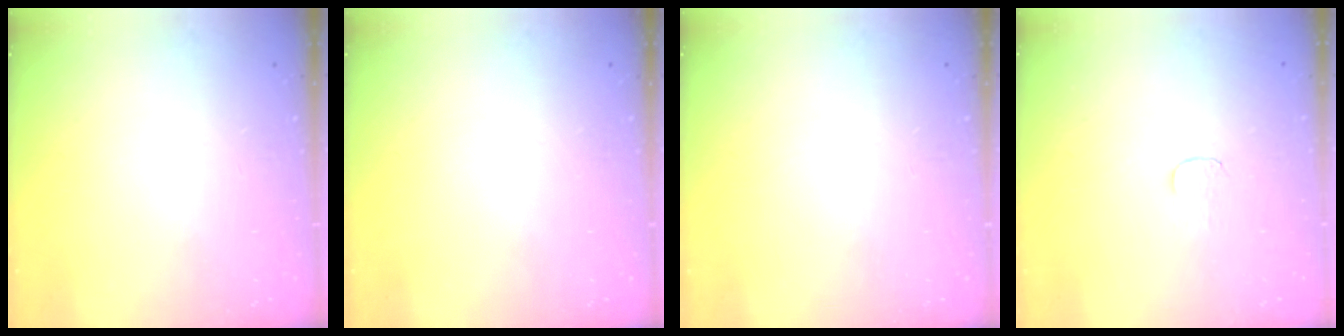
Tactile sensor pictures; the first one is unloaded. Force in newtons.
{"total": 0.0}
{"total": 0.0}
{"total": 3.7, "press": 3.7, "slide": 0.4}